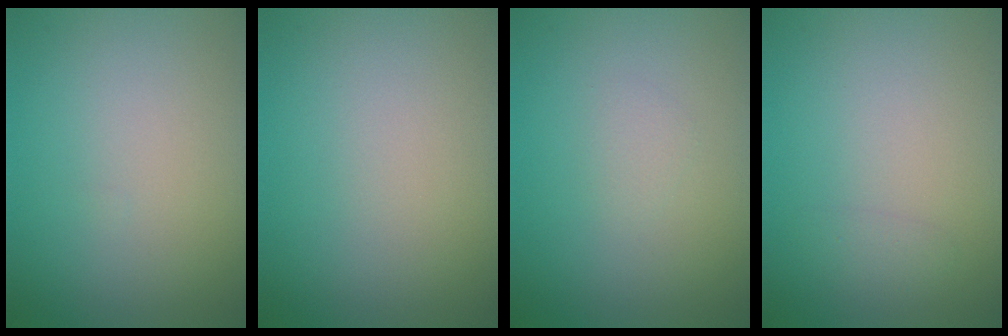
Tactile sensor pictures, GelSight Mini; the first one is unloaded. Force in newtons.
{"total": 0.0}
{"total": 0.7, "press": 0.7, "slide": 0.1}
{"total": 0.7, "press": 0.7, "slide": 0.0}